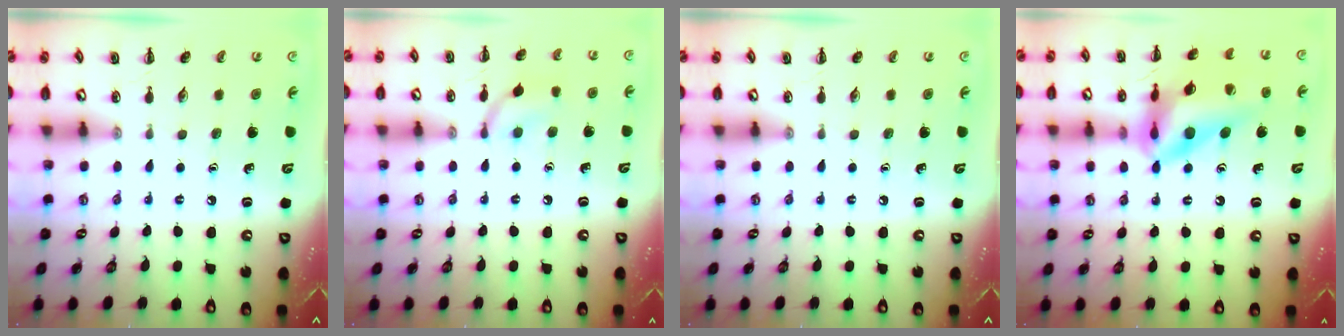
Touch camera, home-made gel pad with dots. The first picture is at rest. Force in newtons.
{"total": 8.3, "press": 8.2, "slide": 0.7}
{"total": 0.0}
{"total": 18.4, "press": 18.1, "slide": 3.7}